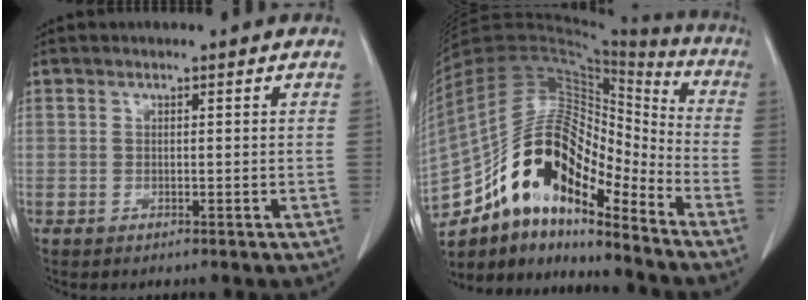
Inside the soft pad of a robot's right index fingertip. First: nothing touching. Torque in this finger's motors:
{"motor_torque": [1.43, -0.71, 1.05, 0.21]}